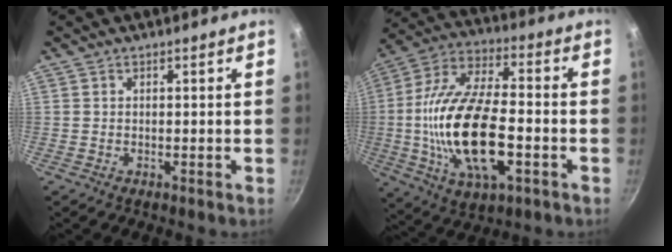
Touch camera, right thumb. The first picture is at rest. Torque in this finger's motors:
{"motor_torque": [0.83, 0.64, 2.50, -0.28, 0.82]}